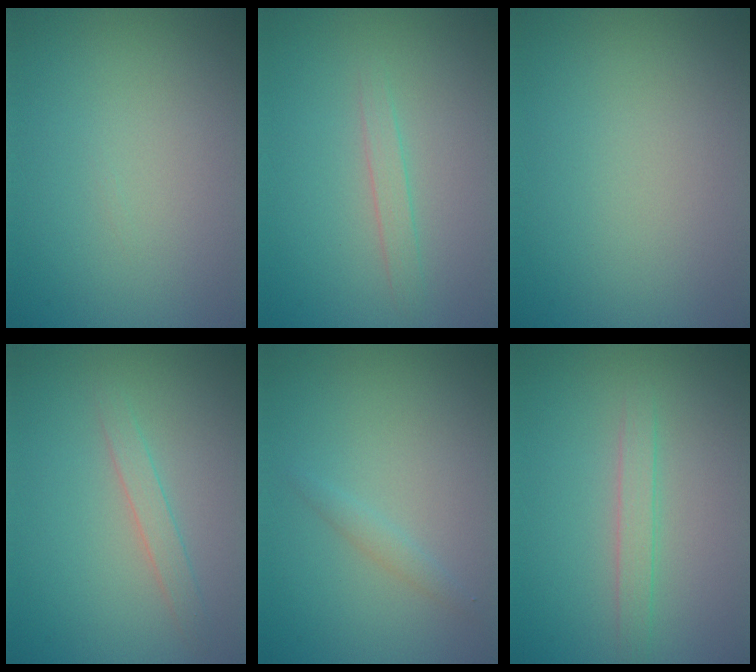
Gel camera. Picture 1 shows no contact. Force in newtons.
{"total": 1.2, "press": 1.2, "slide": 0.0}
{"total": 0.0}
{"total": 1.5, "press": 1.5, "slide": 0.1}
{"total": 0.9, "press": 0.9, "slide": 0.1}
{"total": 1.7, "press": 1.7, "slide": 0.0}